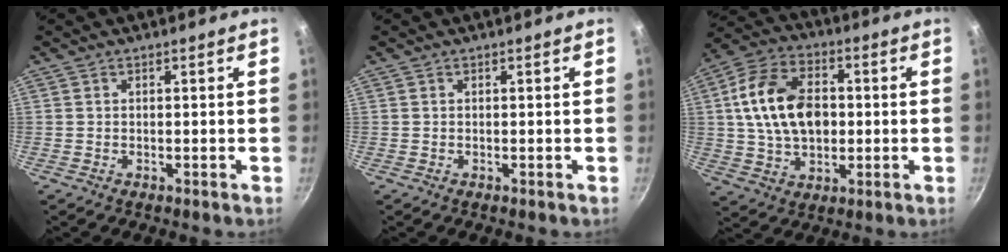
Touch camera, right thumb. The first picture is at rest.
{"total": 0.0}
{"total": 16.2, "force": [1.1, 10.9, 11.9], "torque": [-0.191, 0.018, 0.012]}